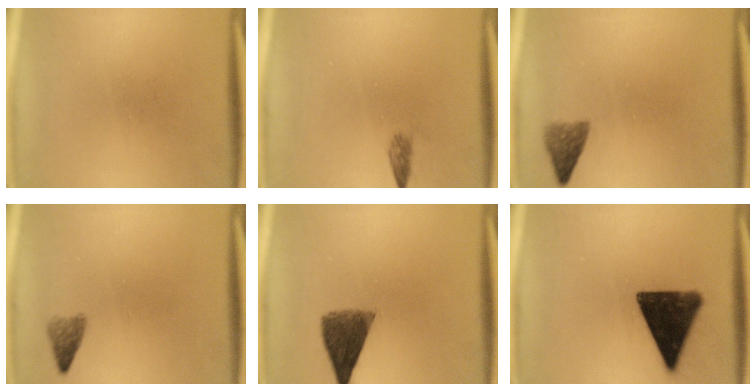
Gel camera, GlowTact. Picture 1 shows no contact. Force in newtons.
{"total": 1.3}
{"total": 2.6}
{"total": 1.9}
{"total": 7.6}
{"total": 14.4}